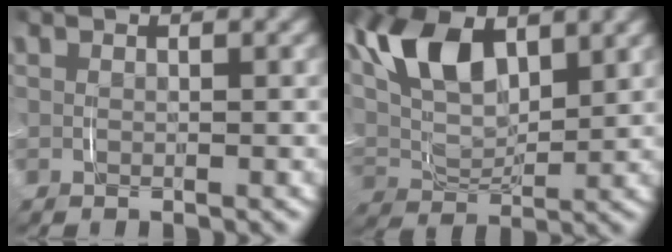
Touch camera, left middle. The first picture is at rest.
{"total": 8.3, "force": [2.4, 5.2, 6.1], "torque": [-0.150, -0.016, 0.046]}